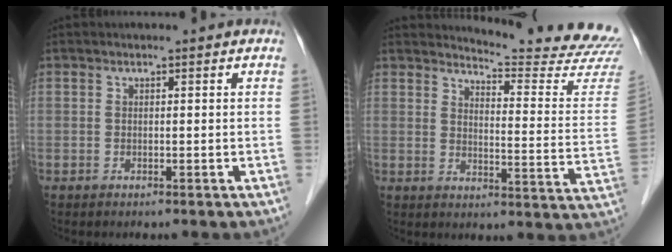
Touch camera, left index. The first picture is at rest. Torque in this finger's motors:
{"motor_torque": [-0.43, -1.02, 0.07, 0.01]}